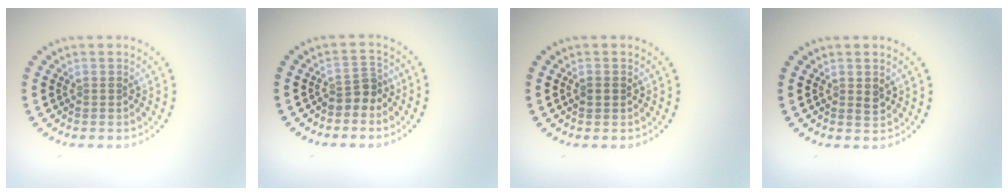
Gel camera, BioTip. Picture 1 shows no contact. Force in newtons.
{"total": 2.2, "press": 1.7, "slide": 1.4}
{"total": 1.0, "press": 1.0, "slide": 0.1}
{"total": 1.1, "press": 1.1, "slide": 0.1}